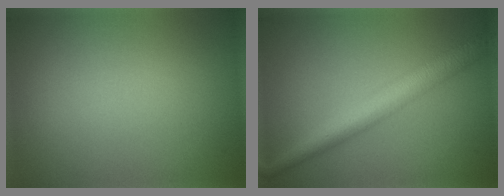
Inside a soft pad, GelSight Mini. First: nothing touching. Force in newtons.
{"total": 5.0, "press": 5.0, "slide": 0.0}